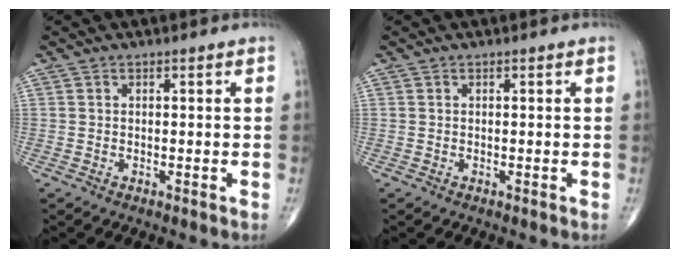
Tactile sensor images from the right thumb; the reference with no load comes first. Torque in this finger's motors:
{"motor_torque": [0.00, 0.00, -0.03, 0.06, 0.00]}